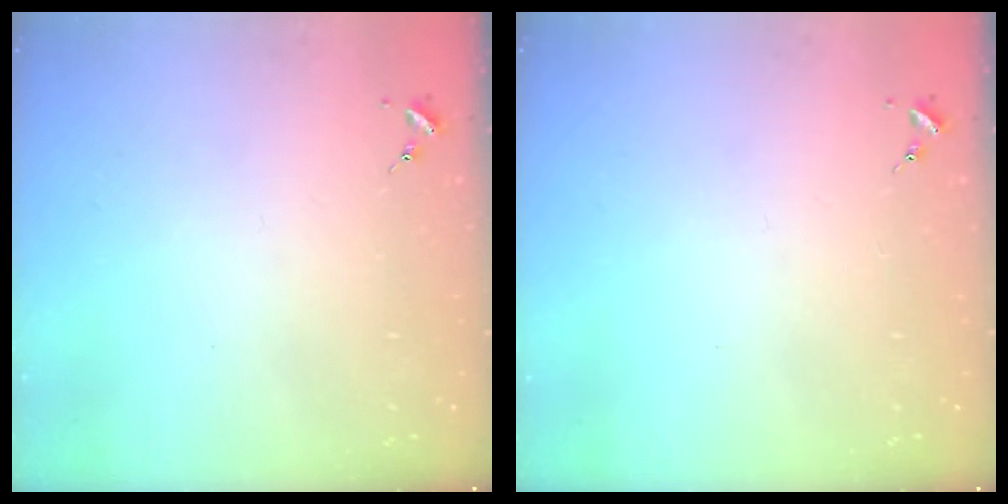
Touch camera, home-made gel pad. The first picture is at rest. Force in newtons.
{"total": 0.0}